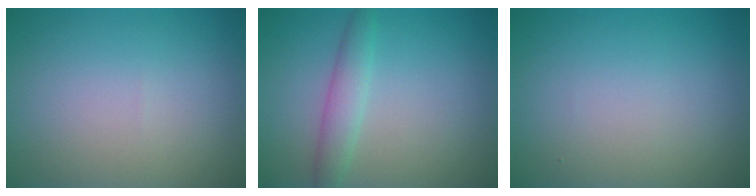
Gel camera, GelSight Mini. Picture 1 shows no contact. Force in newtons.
{"total": 2.5, "press": 2.5, "slide": 0.1}
{"total": 0.0}